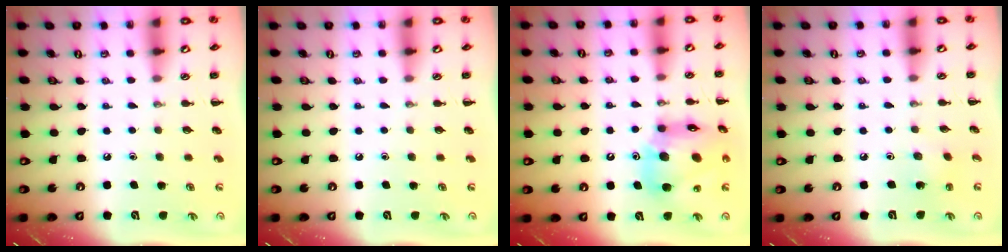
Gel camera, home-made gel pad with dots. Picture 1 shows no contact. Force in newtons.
{"total": 0.0}
{"total": 17.3, "press": 16.7, "slide": 4.5}
{"total": 1.6, "press": 1.4, "slide": 0.7}